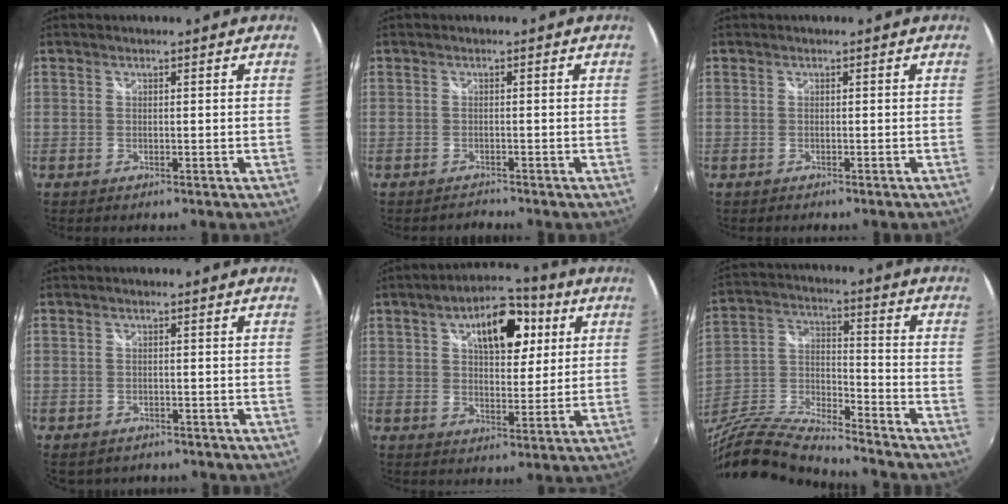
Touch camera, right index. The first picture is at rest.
{"total": 1.5, "force": [-1.4, 0.2, -0.4], "torque": [0.006, -0.003, -0.021]}
{"total": 0.7, "force": [-0.6, 0.2, 0.1], "torque": [-0.003, -0.004, -0.010]}
{"total": 3.3, "force": [-2.7, 1.9, 0.8], "torque": [-0.023, -0.015, -0.037]}
{"total": 12.5, "force": [4.9, 6.2, 9.7], "torque": [-0.142, 0.031, 0.074]}
{"total": 16.7, "force": [-13.7, 3.6, 8.9], "torque": [-0.203, -0.026, -0.265]}